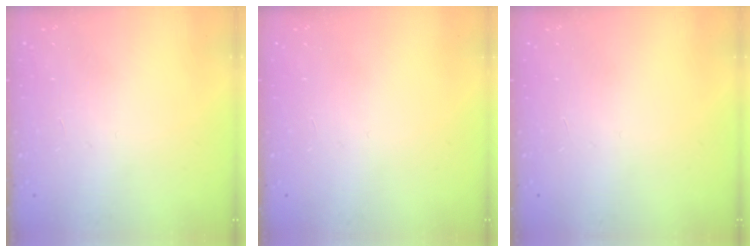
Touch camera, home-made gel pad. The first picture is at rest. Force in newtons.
{"total": 0.0}
{"total": 0.0}